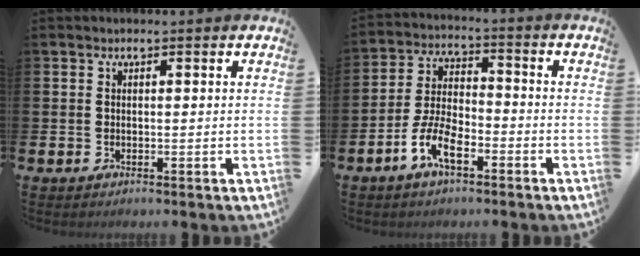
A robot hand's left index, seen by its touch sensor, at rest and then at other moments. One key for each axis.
{"total": 6.9, "fx": -3.8, "fy": 2.7, "fz": 5.1, "tx": -0.123, "ty": -0.003, "tz": -0.075}